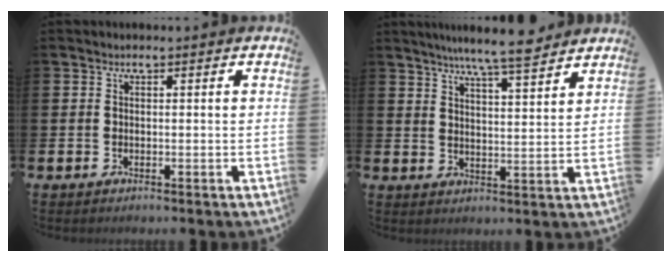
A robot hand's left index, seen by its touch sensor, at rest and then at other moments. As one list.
[{"total": 7.2, "force": [6.7, -0.2, 2.7], "torque": [-0.060, -0.032, 0.118]}]